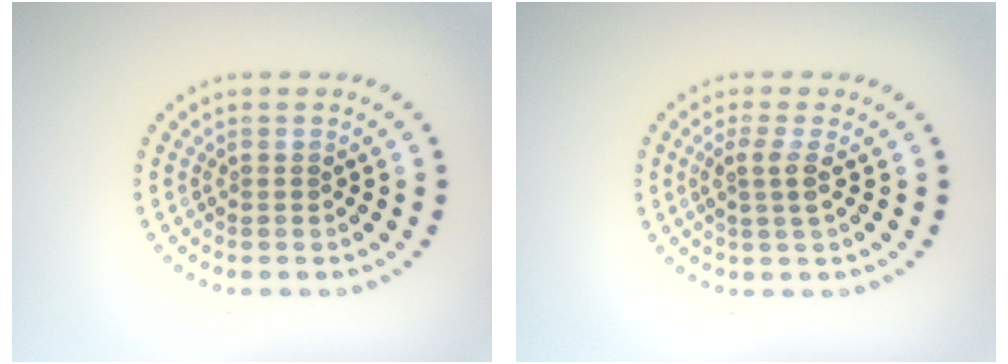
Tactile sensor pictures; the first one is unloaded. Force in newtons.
{"total": 1.9, "press": 1.6, "slide": 1.0}